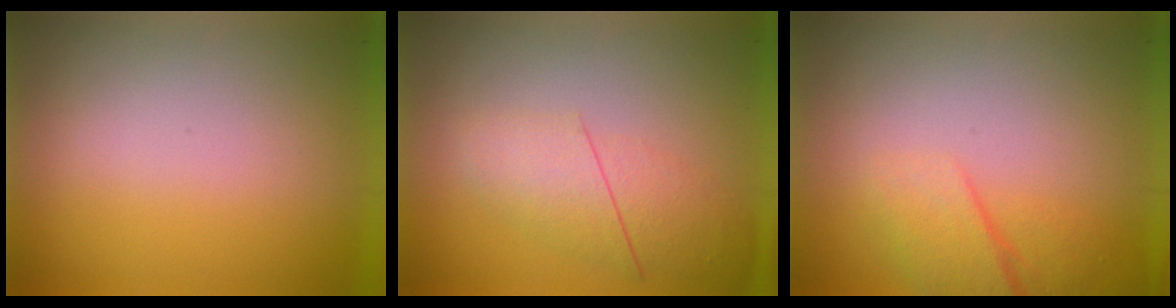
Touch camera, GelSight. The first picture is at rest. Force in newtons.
{"total": 2.2}
{"total": 2.2}